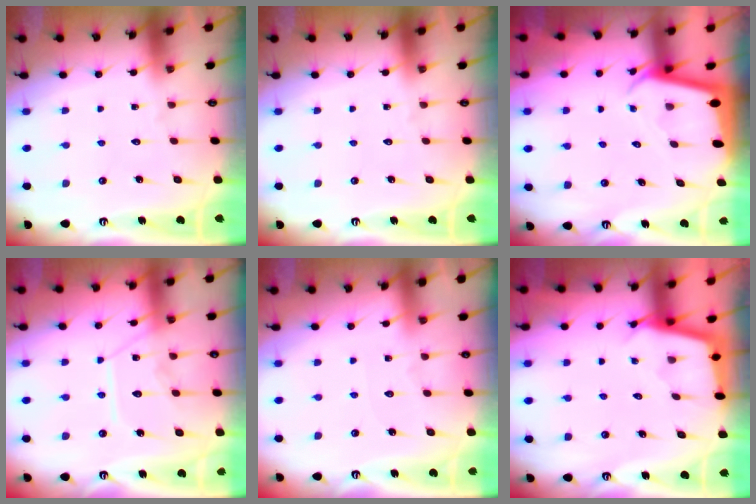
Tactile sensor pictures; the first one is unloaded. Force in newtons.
{"total": 0.0}
{"total": 2.1, "press": 2.1, "slide": 0.1}
{"total": 11.9, "press": 11.9, "slide": 1.1}
{"total": 2.6, "press": 2.6, "slide": 0.3}
{"total": 2.5, "press": 2.5, "slide": 0.2}